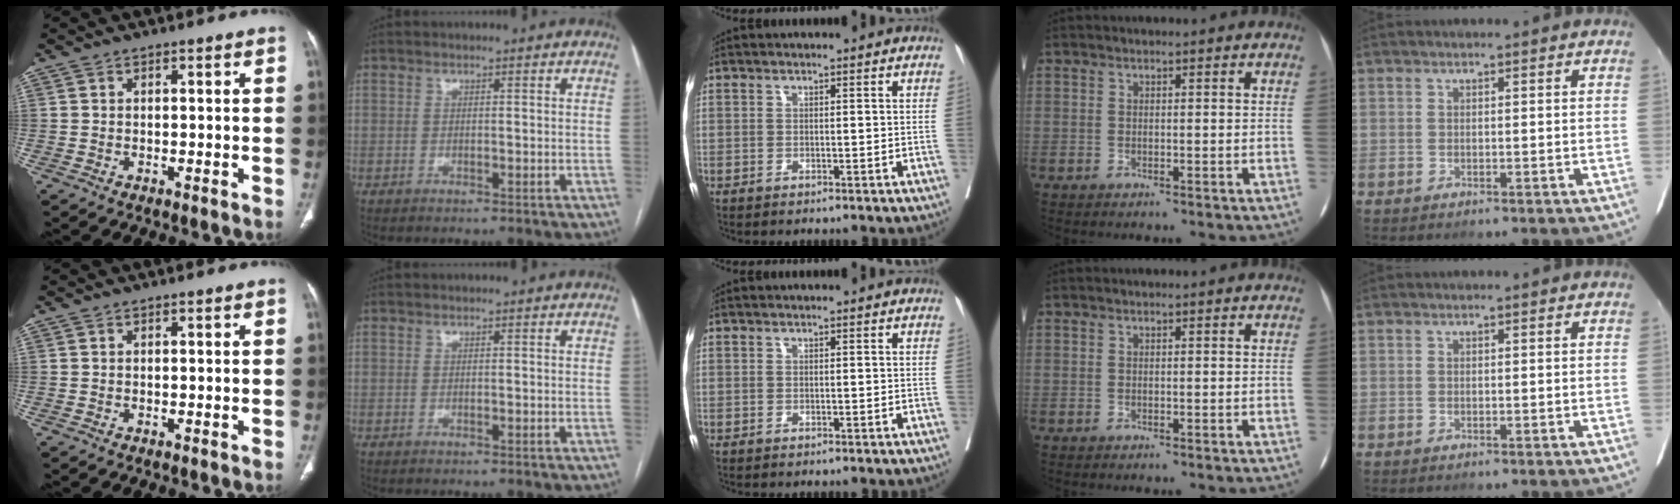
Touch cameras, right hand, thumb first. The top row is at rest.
{}